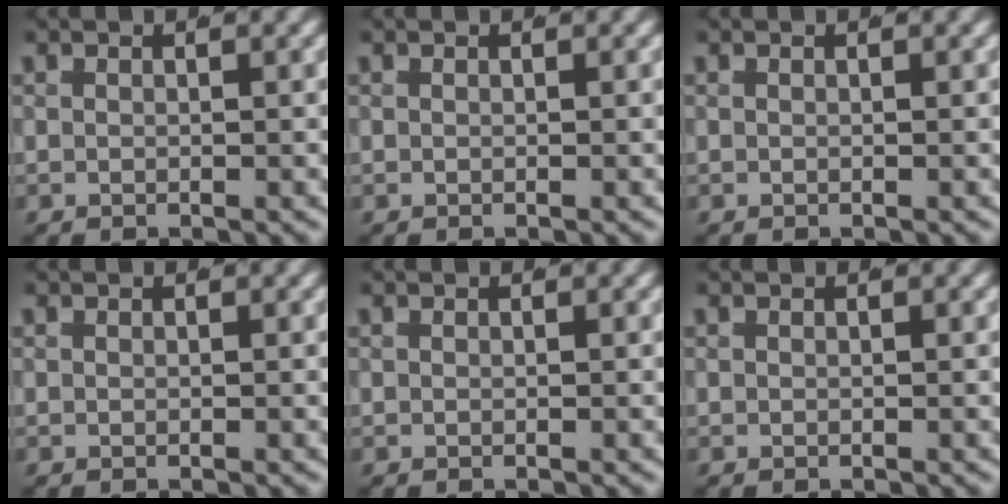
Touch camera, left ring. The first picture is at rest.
{"total": 0.0}
{"total": 0.0}
{"total": 0.0}
{"total": 0.0}
{"total": 0.0}